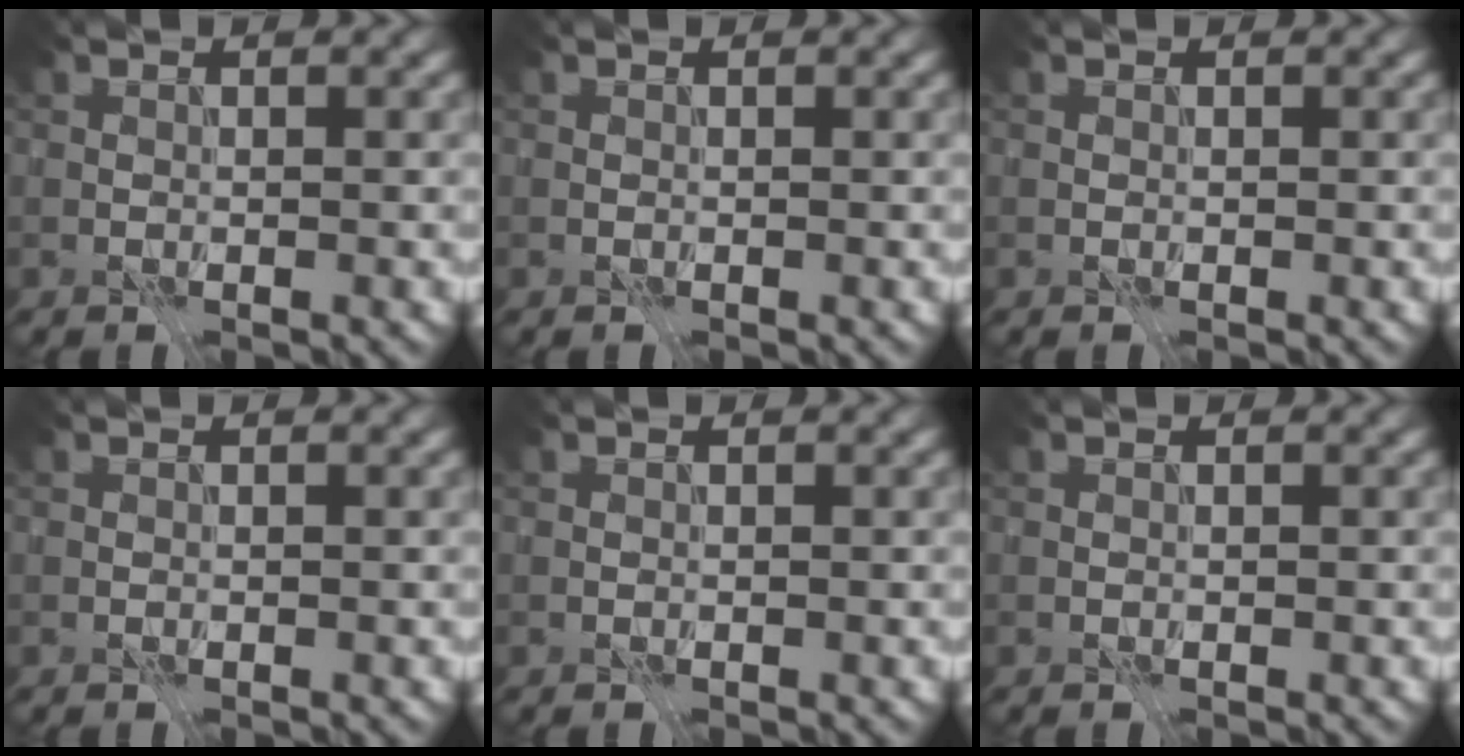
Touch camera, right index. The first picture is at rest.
{"total": 0.0}
{"total": 0.0}
{"total": 0.0}
{"total": 0.0}
{"total": 0.0}